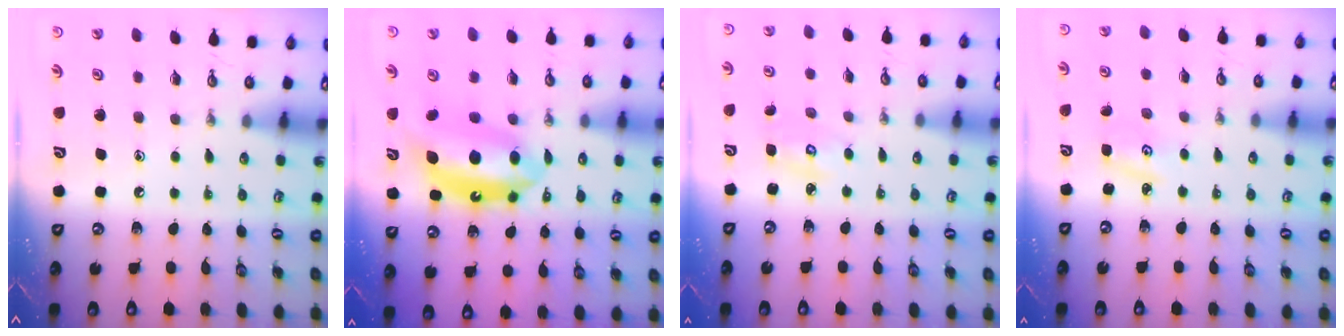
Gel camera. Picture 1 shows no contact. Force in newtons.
{"total": 12.9, "press": 12.9, "slide": 0.8}
{"total": 2.6, "press": 2.6, "slide": 0.2}
{"total": 3.0, "press": 3.0, "slide": 0.4}